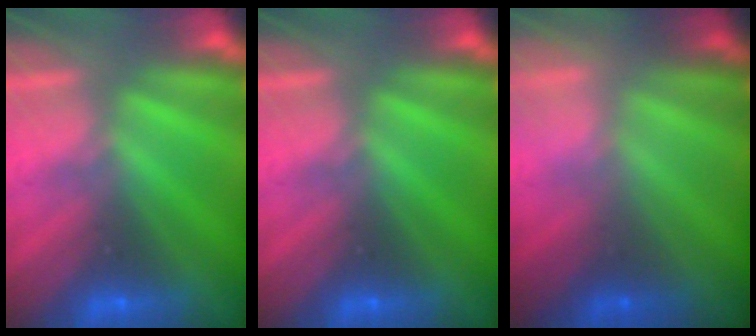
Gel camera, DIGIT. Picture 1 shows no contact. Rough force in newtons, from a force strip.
{"total": 0.0}
{"total": 2.4}